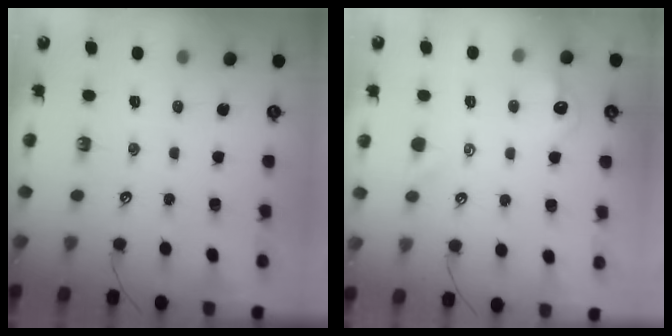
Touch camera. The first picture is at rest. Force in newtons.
{"total": 0.8, "press": 0.2, "slide": 0.7}